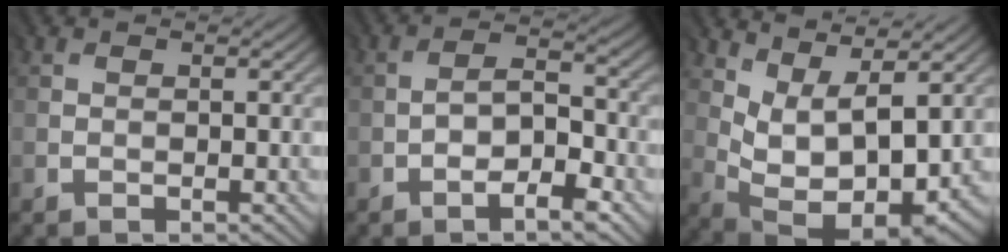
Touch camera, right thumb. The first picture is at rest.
{"total": 5.5, "force": [-3.1, 2.0, 4.1], "torque": [-0.063, 0.006, -0.052]}
{"total": 10.0, "force": [3.0, 4.9, 8.1], "torque": [-0.148, -0.008, 0.066]}